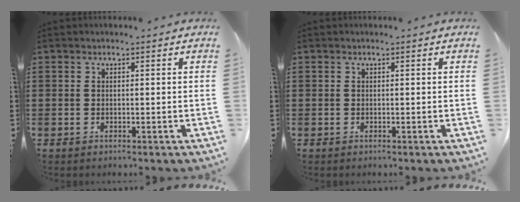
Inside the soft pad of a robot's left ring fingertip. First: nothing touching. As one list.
[{"total": 0.0}]